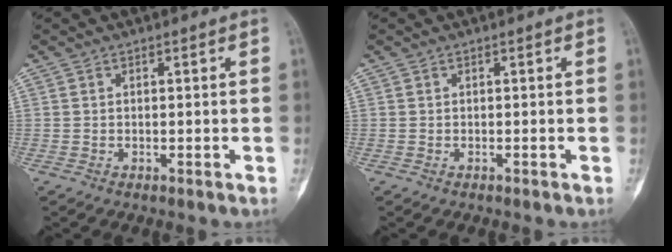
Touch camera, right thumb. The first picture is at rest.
{"total": 0.0}